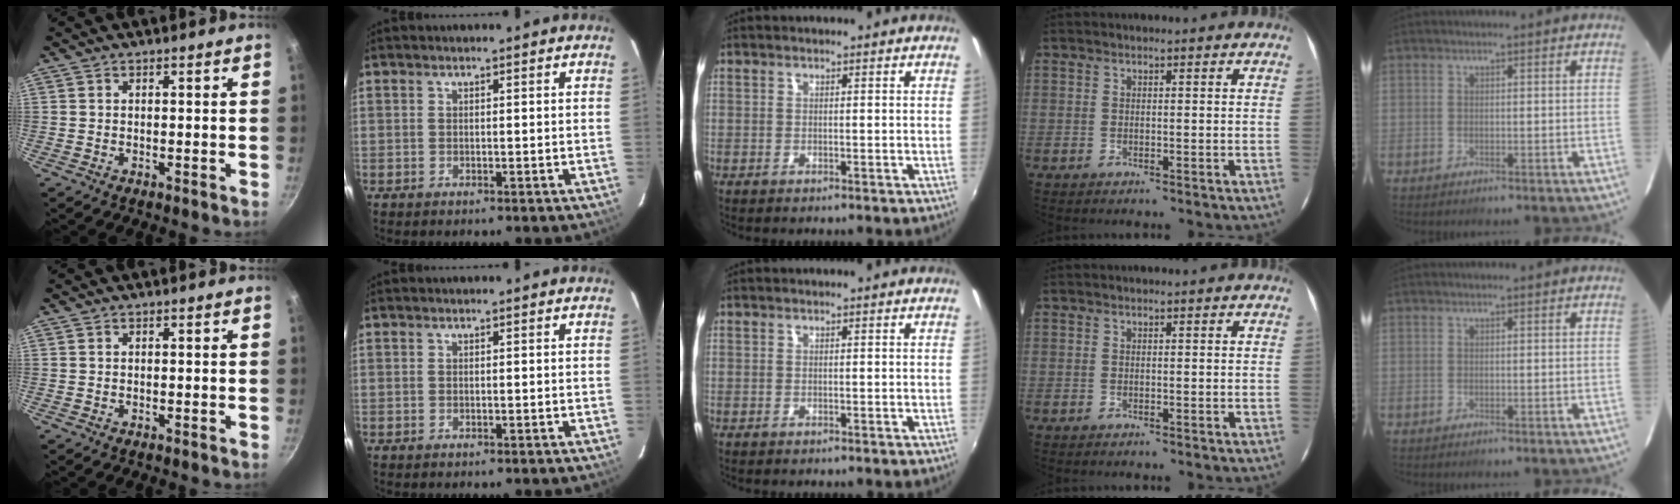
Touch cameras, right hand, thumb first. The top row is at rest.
{}